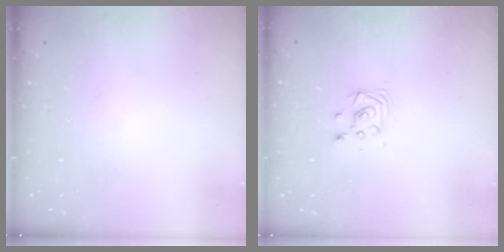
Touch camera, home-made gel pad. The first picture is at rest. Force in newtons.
{"total": 3.7, "press": 3.7, "slide": 0.3}